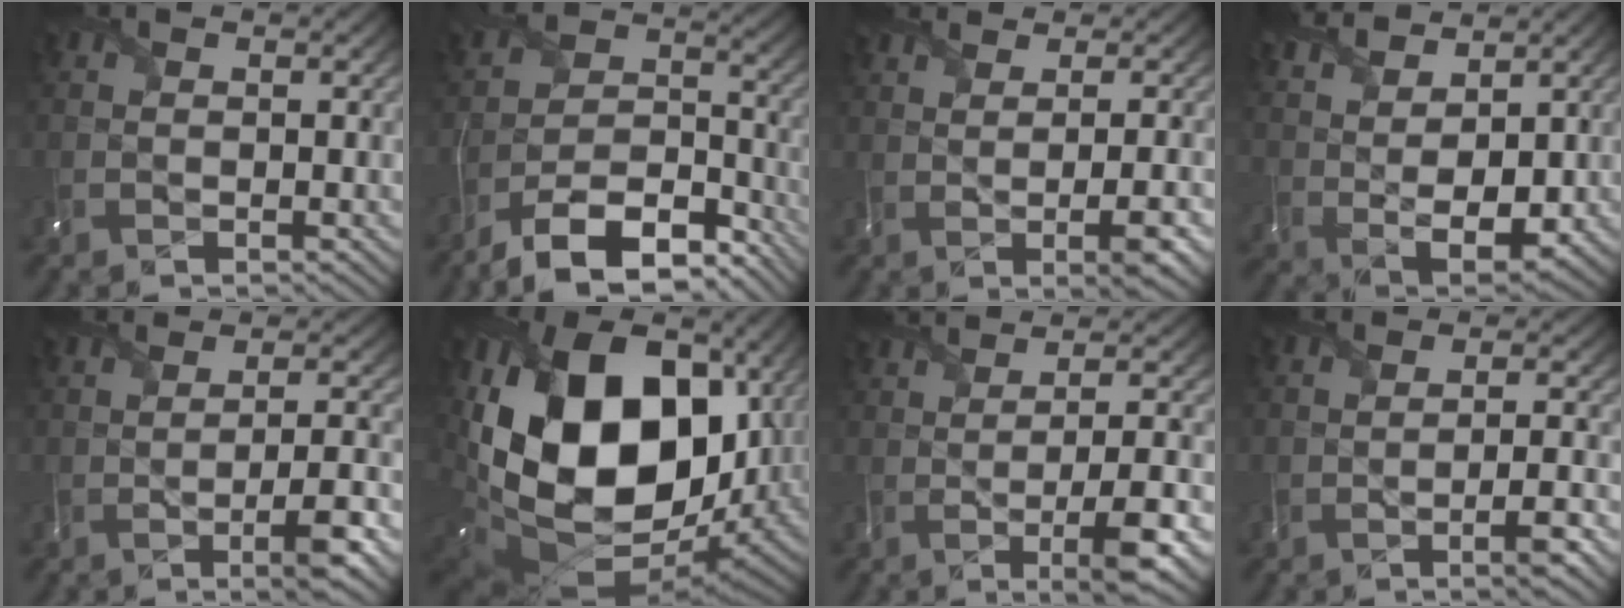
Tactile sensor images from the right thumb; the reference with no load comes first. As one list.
[{"total": 13.0, "force": [-10.8, 4.4, 5.7], "torque": [-0.087, -0.010, -0.196]}, {"total": 5.3, "force": [1.9, 1.5, 4.7], "torque": [-0.045, 0.024, 0.008]}, {"total": 9.5, "force": [6.0, 4.2, 6.1], "torque": [-0.153, 0.010, 0.109]}, {"total": 4.6, "force": [-1.8, 0.3, 4.2], "torque": [-0.058, 0.007, -0.033]}, {"total": 21.5, "force": [1.3, 14.2, 16.1], "torque": [-0.367, -0.039, 0.053]}, {"total": 6.6, "force": [-0.4, 0.8, 6.5], "torque": [-0.077, 0.021, -0.008]}, {"total": 3.3, "force": [-1.8, 0.0, 2.7], "torque": [-0.037, 0.005, -0.038]}]